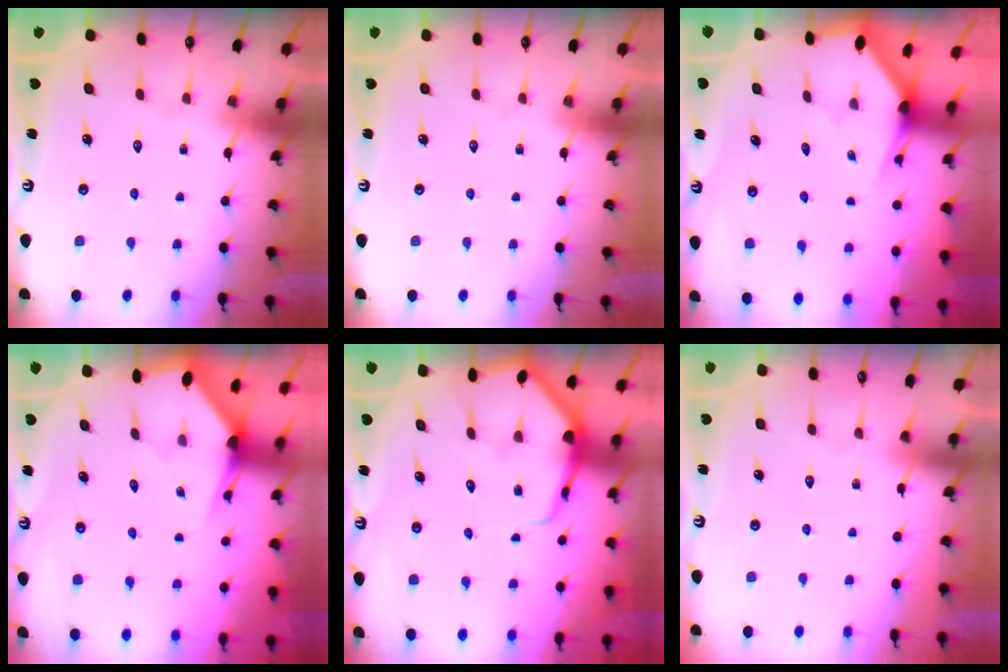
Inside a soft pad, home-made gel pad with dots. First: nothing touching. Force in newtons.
{"total": 0.0}
{"total": 2.4, "press": 2.4, "slide": 0.2}
{"total": 2.8, "press": 2.8, "slide": 0.1}
{"total": 7.3, "press": 7.2, "slide": 0.8}
{"total": 4.0, "press": 3.9, "slide": 0.6}